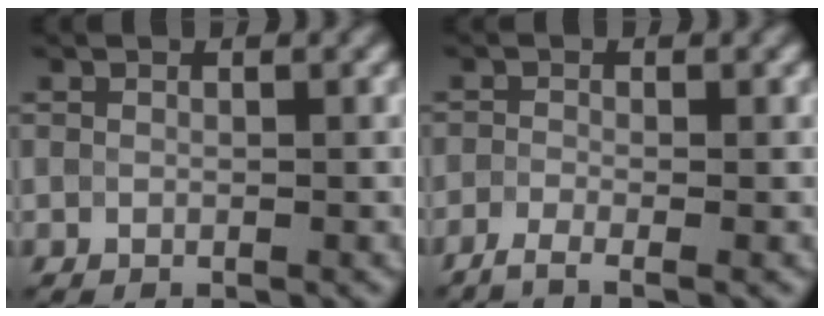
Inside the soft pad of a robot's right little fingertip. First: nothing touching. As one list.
[{"total": 2.4, "force": [-2.2, 0.1, 0.9], "torque": [-0.014, -0.007, -0.047]}]